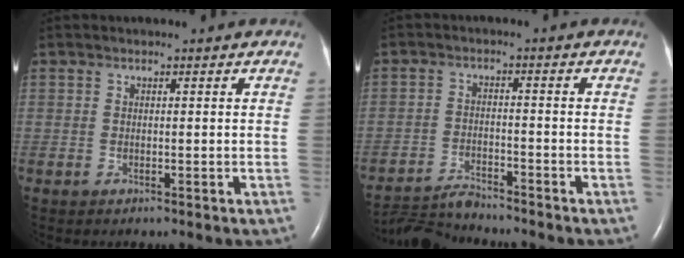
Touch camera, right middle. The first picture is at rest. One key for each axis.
{"total": 5.8, "fx": -5.8, "fy": -0.6, "fz": 0.2, "tx": -0.009, "ty": -0.018, "tz": -0.105}